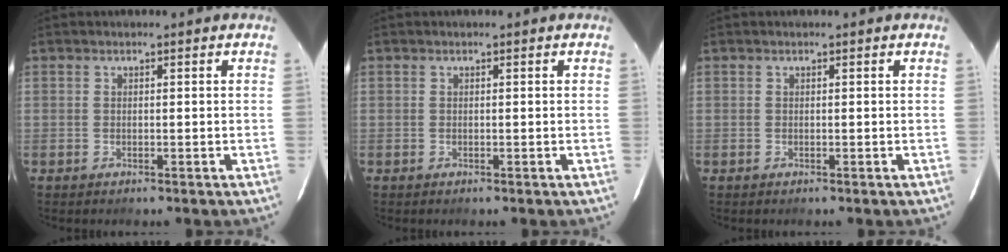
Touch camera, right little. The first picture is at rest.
{"total": 0.0}
{"total": 0.0}